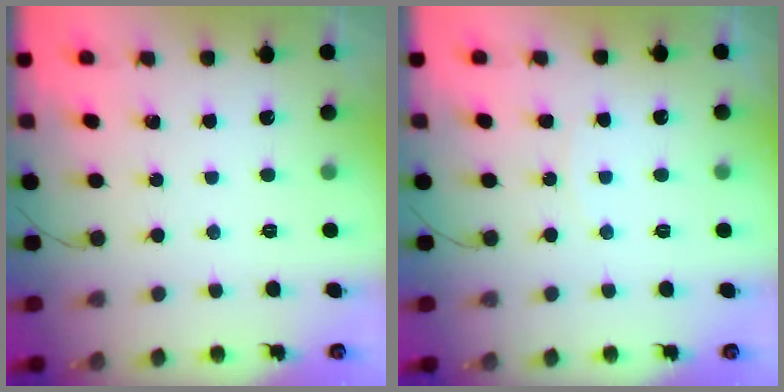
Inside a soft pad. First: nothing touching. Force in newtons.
{"total": 4.8, "press": 4.8, "slide": 0.6}